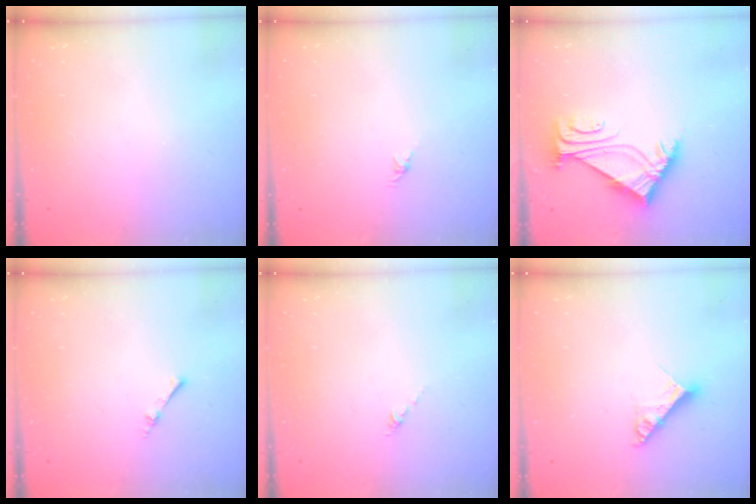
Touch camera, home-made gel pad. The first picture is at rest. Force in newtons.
{"total": 0.0}
{"total": 5.5, "press": 5.3, "slide": 1.1}
{"total": 1.7, "press": 1.7, "slide": 0.3}
{"total": 0.0}
{"total": 8.6, "press": 8.6, "slide": 0.8}